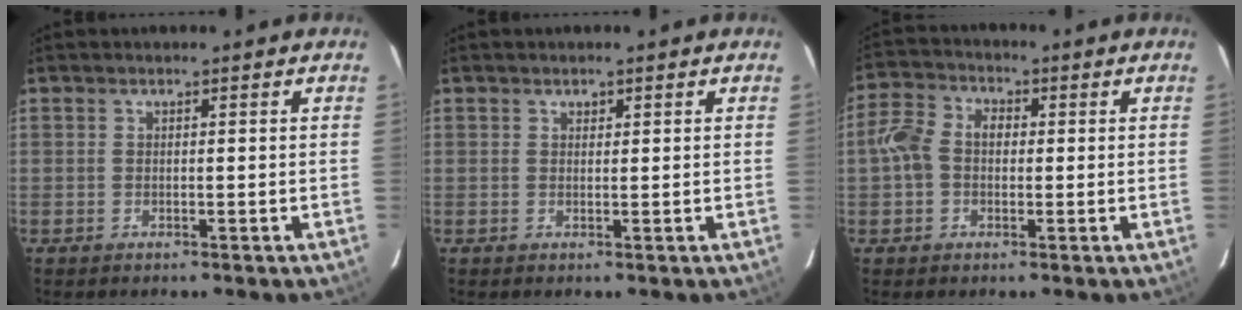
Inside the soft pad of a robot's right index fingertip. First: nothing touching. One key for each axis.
{"total": 0.8, "fx": 0.6, "fy": 0.6, "fz": 0.1, "tx": -0.001, "ty": 0.002, "tz": 0.010}
{"total": 6.6, "fx": -0.4, "fy": 5.2, "fz": 4.0, "tx": -0.088, "ty": 0.022, "tz": -0.012}